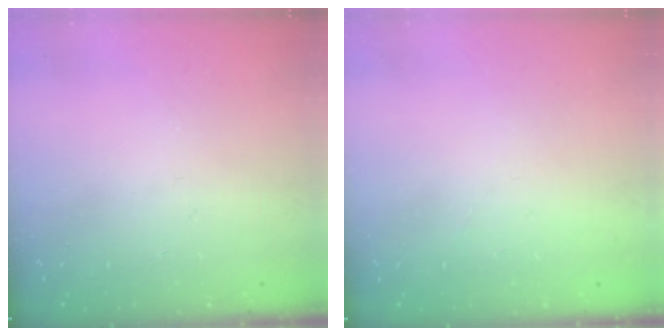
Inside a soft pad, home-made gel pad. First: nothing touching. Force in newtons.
{"total": 4.9, "press": 4.8, "slide": 0.5}